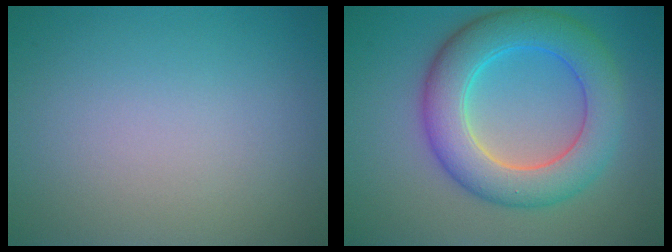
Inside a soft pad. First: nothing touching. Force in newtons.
{"total": 7.7, "press": 7.7, "slide": 0.2}